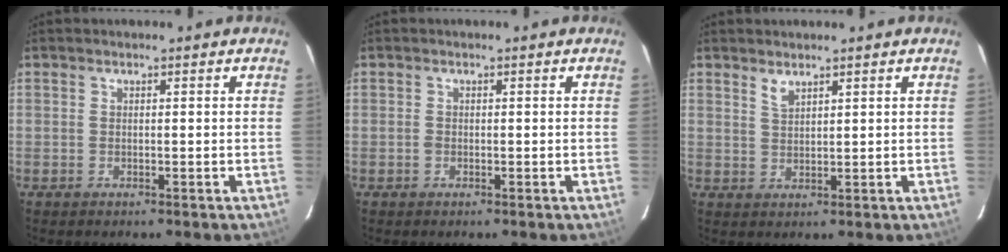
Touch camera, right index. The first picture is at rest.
{"total": 0.6, "force": [-0.2, 0.5, 0.3], "torque": [-0.004, 0.001, -0.006]}
{"total": 2.0, "force": [1.7, 0.6, 1.0], "torque": [-0.018, 0.000, 0.031]}